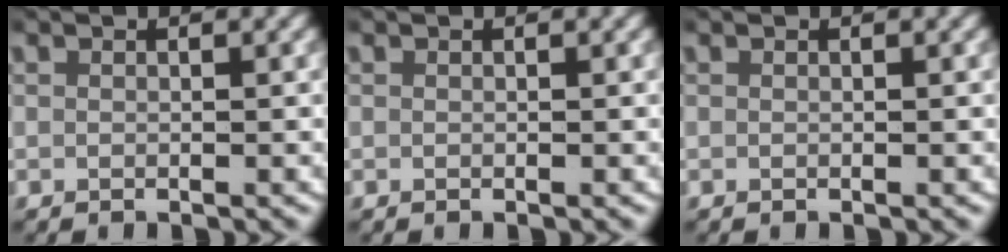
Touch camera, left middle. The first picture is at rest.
{"total": 0.0}
{"total": 0.0}